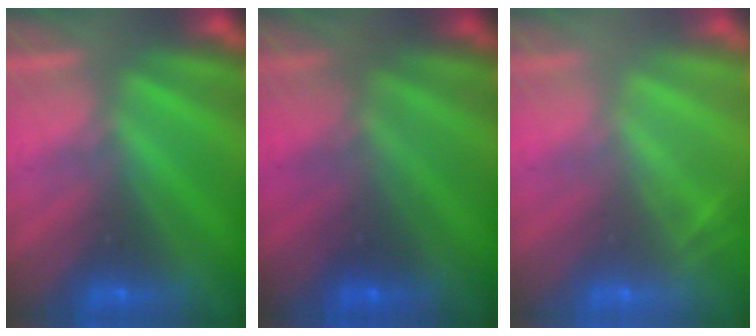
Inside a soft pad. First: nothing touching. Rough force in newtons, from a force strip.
{"total": 1.9}
{"total": 2.0}